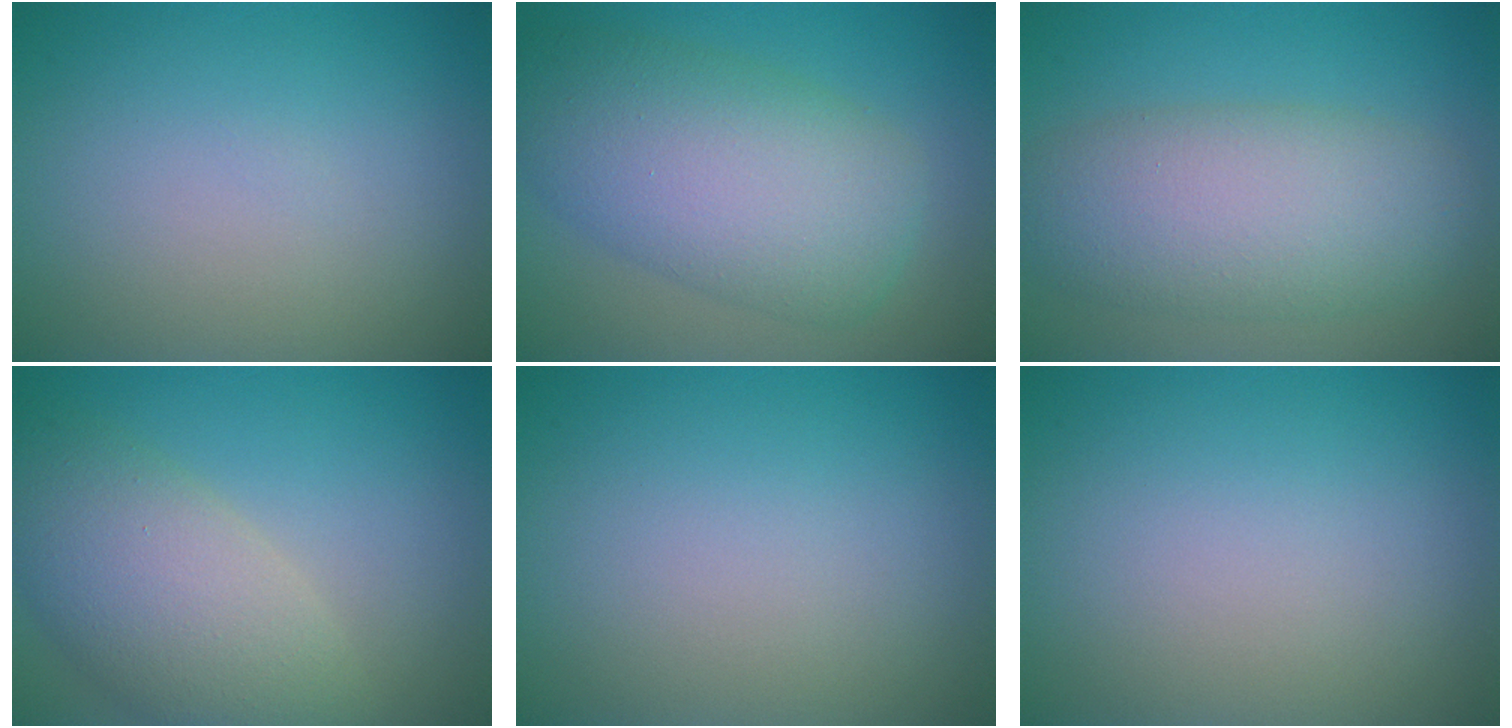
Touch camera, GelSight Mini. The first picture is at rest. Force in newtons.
{"total": 8.8, "press": 8.7, "slide": 0.3}
{"total": 7.3, "press": 7.3, "slide": 0.2}
{"total": 7.1, "press": 7.1, "slide": 0.8}
{"total": 0.0}
{"total": 0.0}